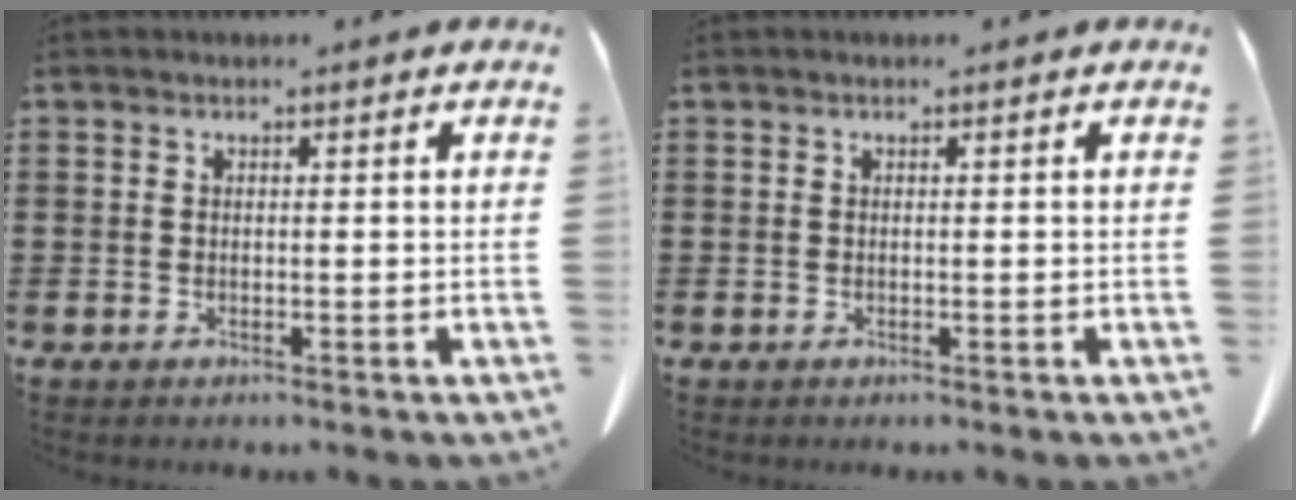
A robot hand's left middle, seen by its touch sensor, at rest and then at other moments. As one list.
[{"total": 0.0}]